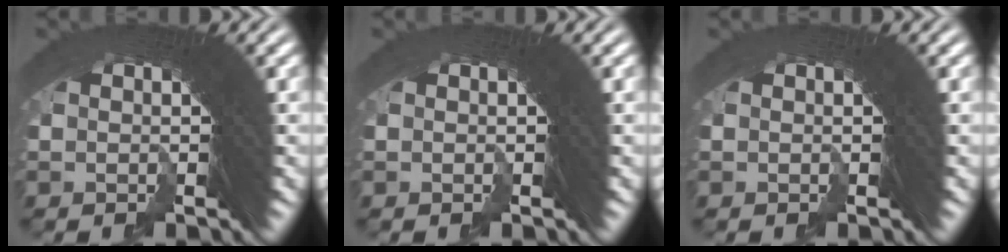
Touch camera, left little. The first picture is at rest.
{"total": 0.0}
{"total": 0.0}